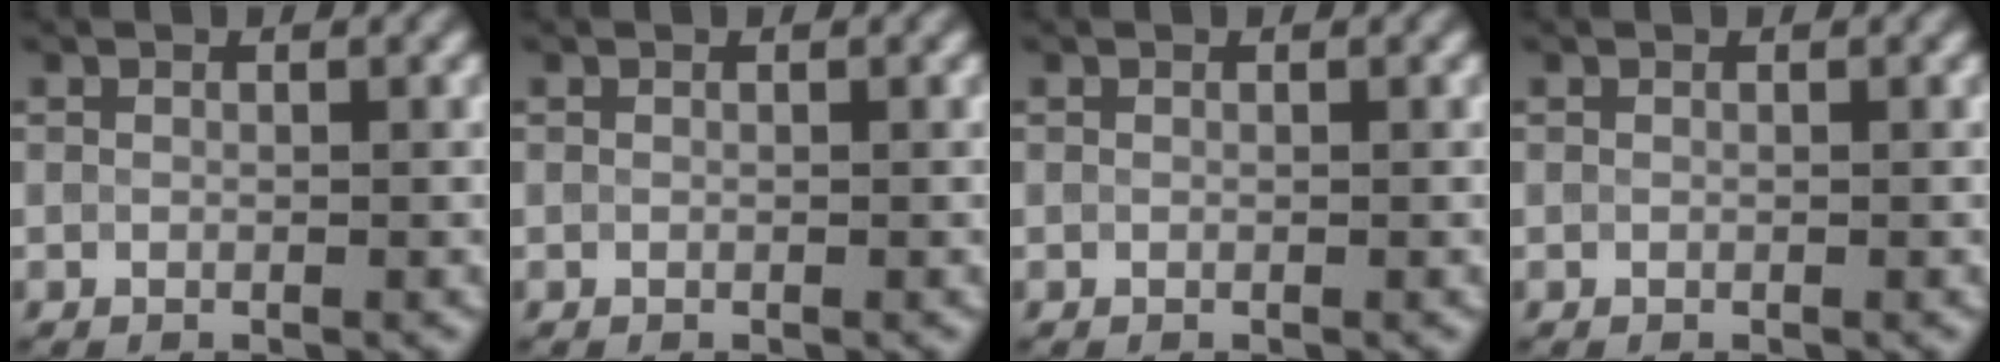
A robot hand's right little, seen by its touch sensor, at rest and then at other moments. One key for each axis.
{"total": 0.0}
{"total": 0.0}
{"total": 0.0}